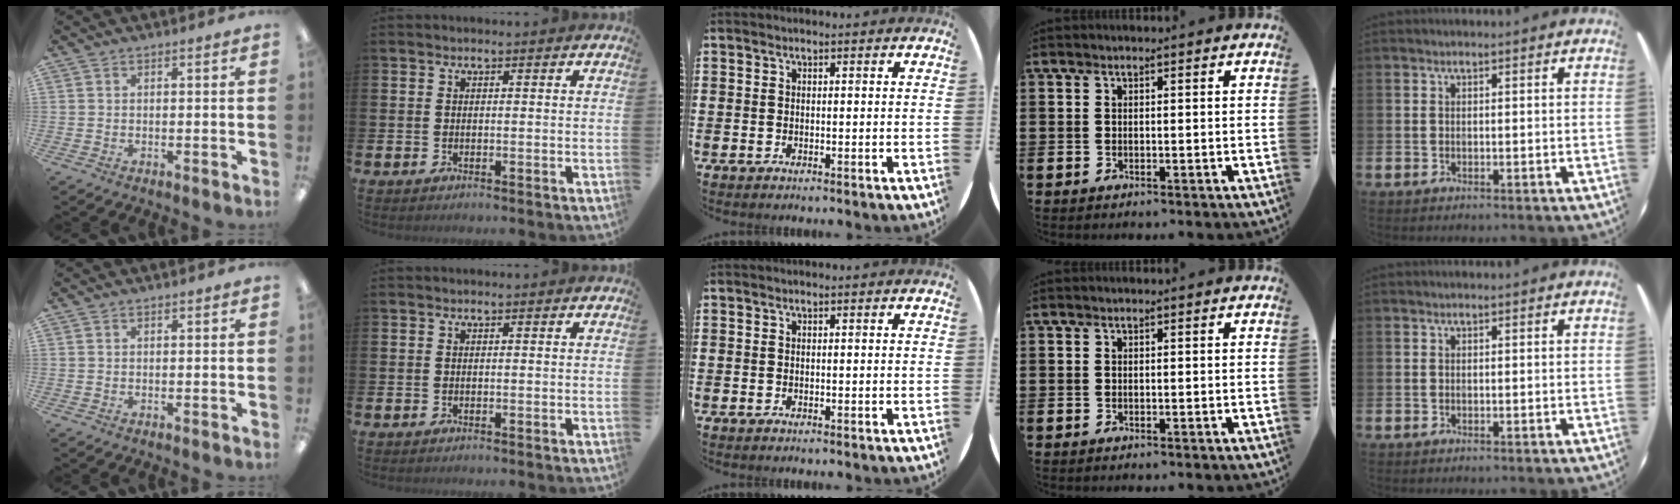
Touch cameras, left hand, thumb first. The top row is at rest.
{}